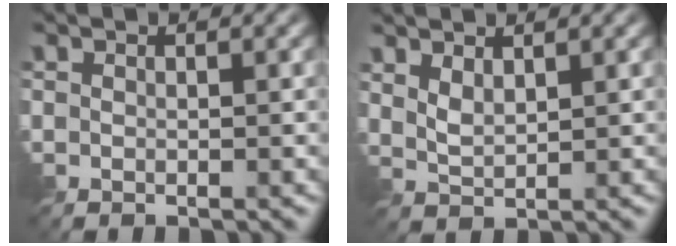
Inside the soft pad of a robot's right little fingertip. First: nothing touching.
{"total": 1.7, "force": [1.1, 0.6, 1.2], "torque": [-0.032, -0.004, 0.025]}